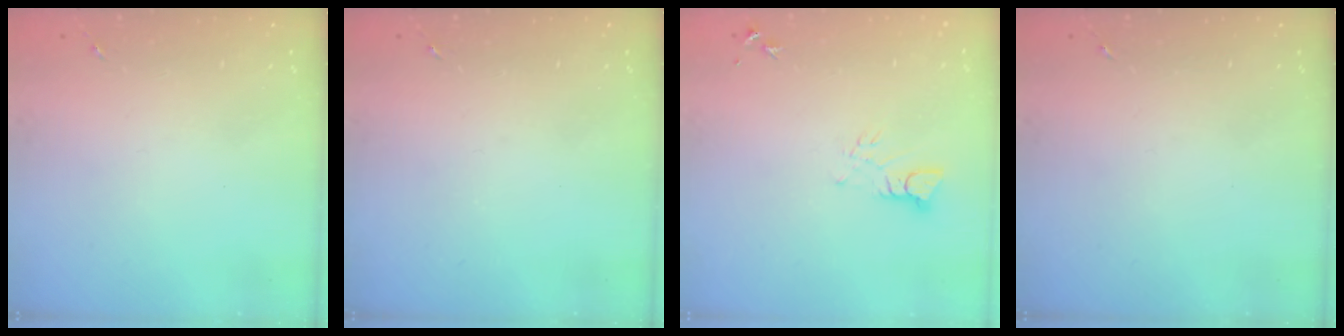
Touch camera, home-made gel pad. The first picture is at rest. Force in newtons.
{"total": 0.0}
{"total": 3.2, "press": 3.2, "slide": 0.2}
{"total": 0.0}